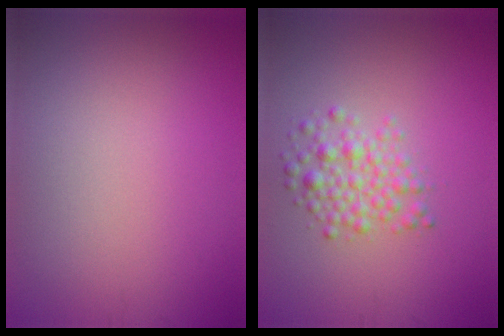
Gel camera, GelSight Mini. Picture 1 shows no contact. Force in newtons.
{"total": 3.0, "press": 3.0, "slide": 0.2}